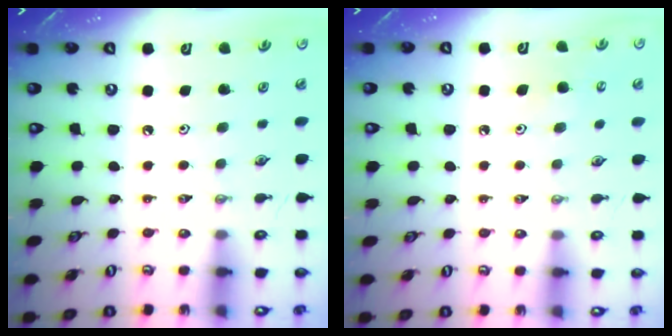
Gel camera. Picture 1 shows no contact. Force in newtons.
{"total": 4.4, "press": 4.4, "slide": 0.5}